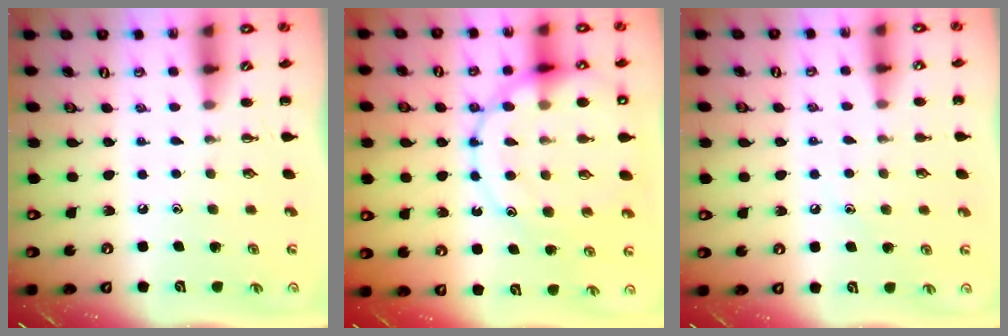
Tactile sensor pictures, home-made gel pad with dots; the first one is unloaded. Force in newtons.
{"total": 19.5, "press": 19.3, "slide": 2.9}
{"total": 7.6, "press": 7.3, "slide": 2.1}